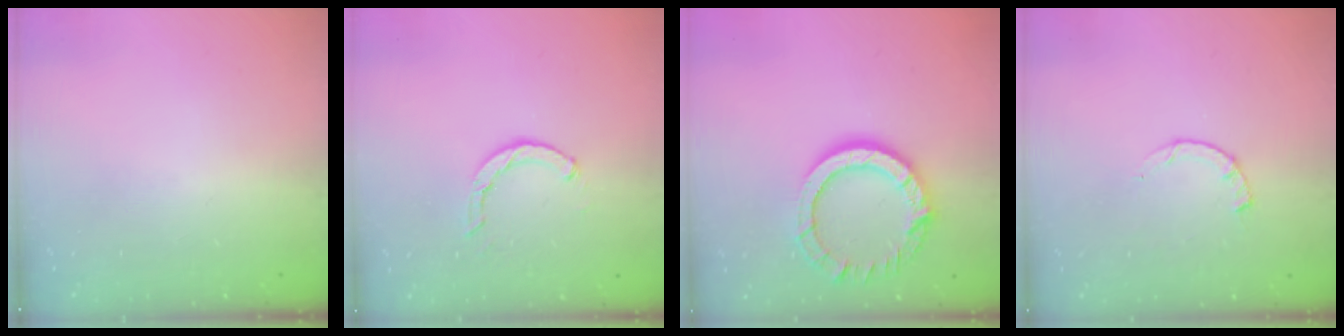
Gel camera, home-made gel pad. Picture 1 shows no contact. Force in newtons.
{"total": 2.1, "press": 2.1, "slide": 0.3}
{"total": 12.8, "press": 12.7, "slide": 1.4}
{"total": 2.3, "press": 2.3, "slide": 0.4}